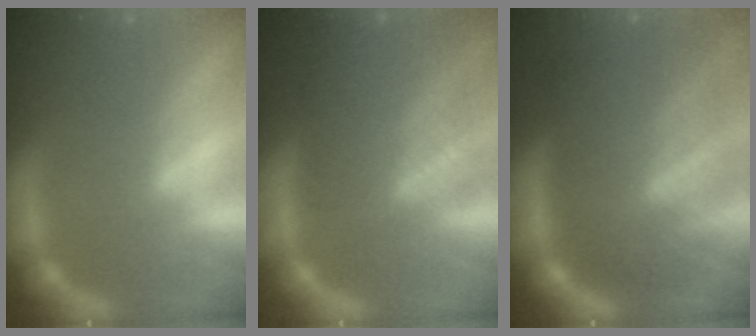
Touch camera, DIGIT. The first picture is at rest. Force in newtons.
{"total": 9.1}
{"total": 10.0}